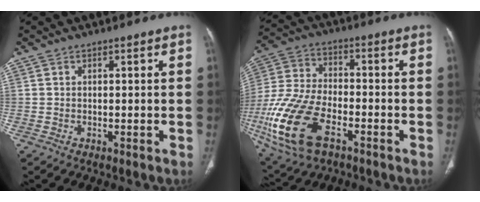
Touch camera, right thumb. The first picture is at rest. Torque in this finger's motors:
{"motor_torque": [0.22, 0.84, 2.23, -0.54, 0.65]}